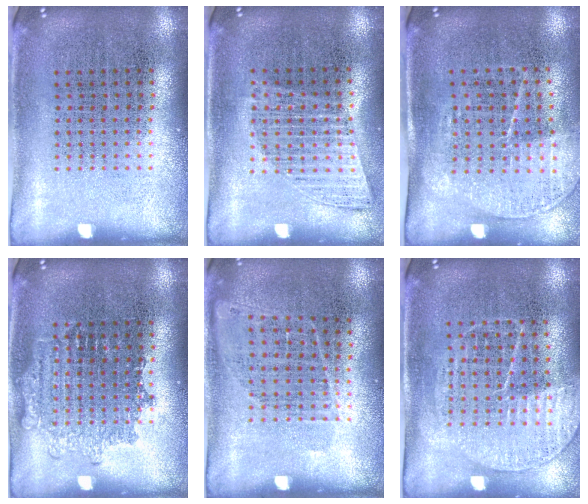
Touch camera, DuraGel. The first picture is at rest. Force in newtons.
{"total": 1.0, "press": 1.0, "slide": 0.2}
{"total": 1.6, "press": 1.4, "slide": 0.9}
{"total": 1.8, "press": 1.8, "slide": 0.3}
{"total": 0.9, "press": 0.7, "slide": 0.4}
{"total": 1.3, "press": 1.3, "slide": 0.2}